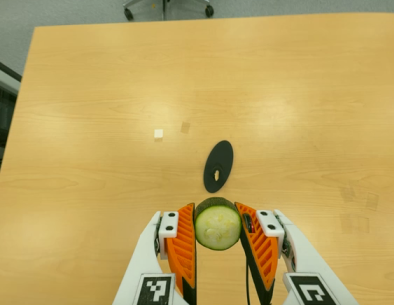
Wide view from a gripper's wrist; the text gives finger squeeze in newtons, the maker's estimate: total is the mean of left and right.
{"total": 9.8, "left": 9.0, "right": 10.7}